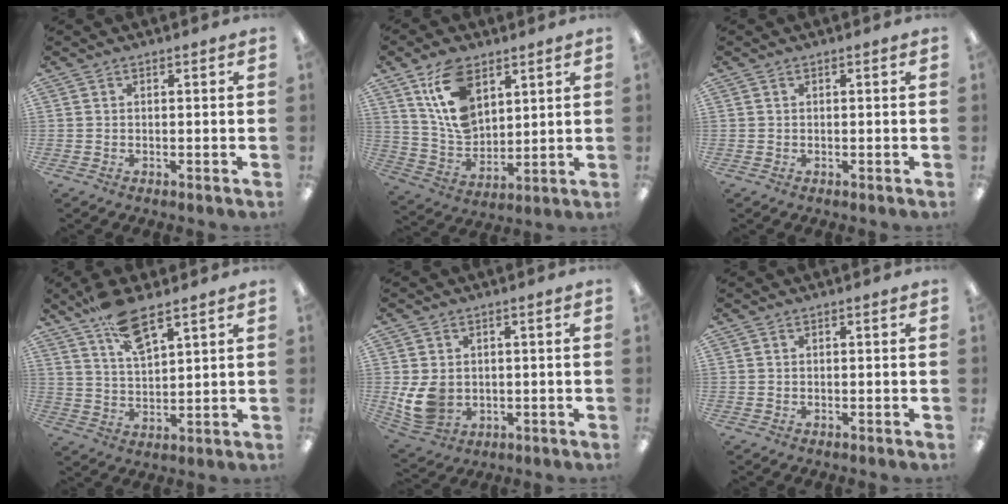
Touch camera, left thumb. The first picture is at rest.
{"total": 13.9, "force": [7.0, 8.5, 8.4], "torque": [-0.171, -0.016, 0.130]}
{"total": 0.0}
{"total": 10.2, "force": [7.4, 3.1, 6.2], "torque": [-0.105, -0.037, 0.131]}
{"total": 7.7, "force": [0.0, 6.2, 4.5], "torque": [-0.106, 0.005, 0.005]}
{"total": 0.0}